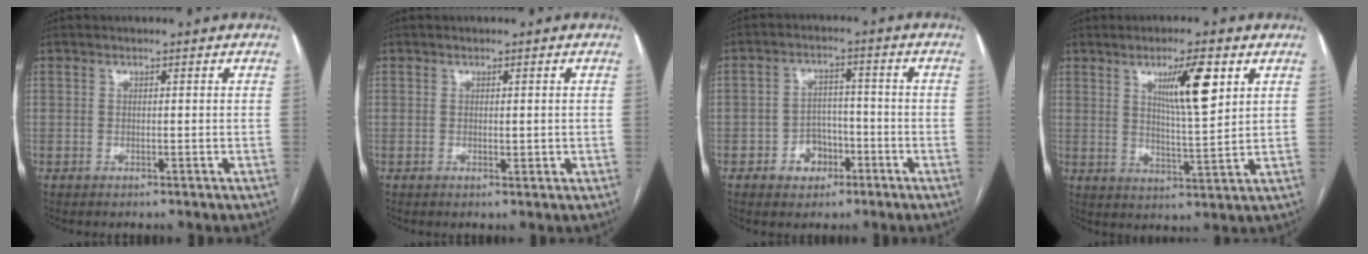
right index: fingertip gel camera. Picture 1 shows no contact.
{"total": 1.5, "force": [0.0, 0.8, 1.3], "torque": [-0.017, -0.003, 0.003]}
{"total": 5.2, "force": [-2.5, 4.0, 2.3], "torque": [-0.033, 0.017, -0.035]}
{"total": 8.9, "force": [3.9, 0.9, 7.9], "torque": [-0.134, -0.005, 0.066]}